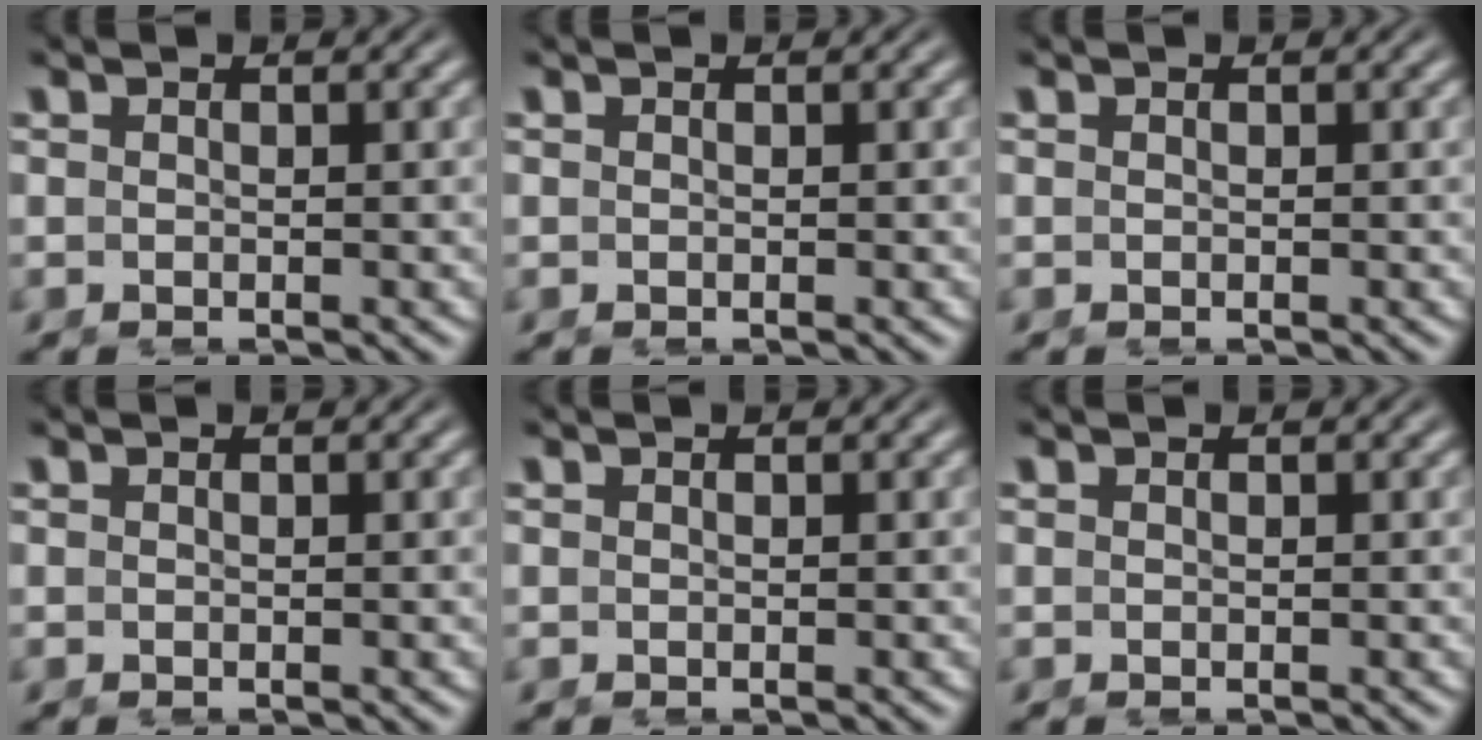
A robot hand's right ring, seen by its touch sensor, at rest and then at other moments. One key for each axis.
{"total": 0.0}
{"total": 0.0}
{"total": 0.0}
{"total": 0.0}
{"total": 0.0}